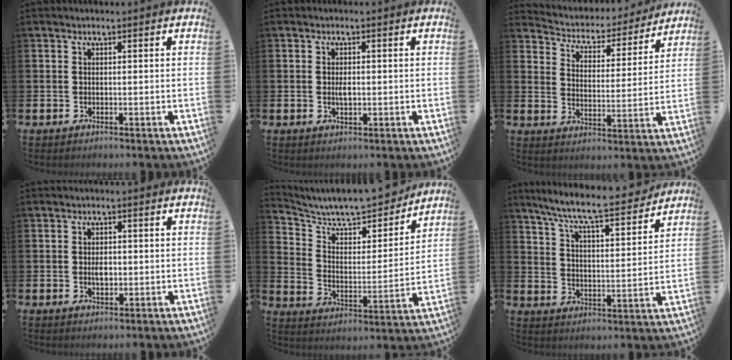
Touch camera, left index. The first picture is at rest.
{"total": 1.4, "force": [-0.1, 0.7, 1.3], "torque": [-0.021, 0.002, -0.004]}
{"total": 4.2, "force": [3.9, 1.5, 0.3], "torque": [-0.036, -0.038, 0.059]}
{"total": 1.9, "force": [-0.1, 1.1, 1.5], "torque": [-0.017, 0.000, -0.006]}
{"total": 9.9, "force": [9.1, 2.5, 3.1], "torque": [-0.090, -0.069, 0.154]}
{"total": 8.8, "force": [8.0, 0.6, 3.5], "torque": [-0.093, -0.058, 0.135]}